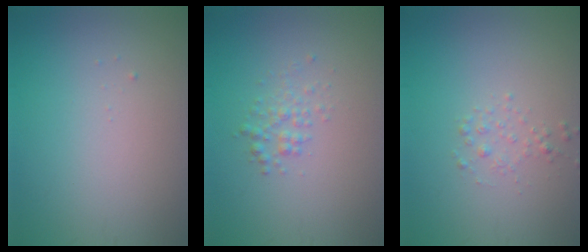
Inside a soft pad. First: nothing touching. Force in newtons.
{"total": 1.5, "press": 1.5, "slide": 0.0}
{"total": 0.9, "press": 0.9, "slide": 0.0}